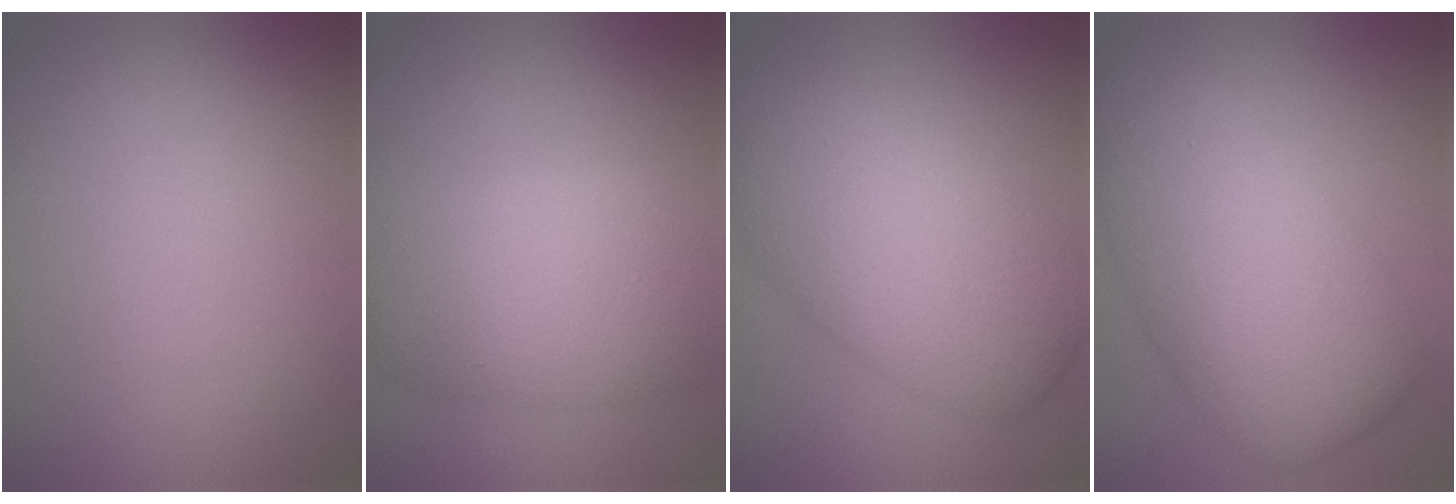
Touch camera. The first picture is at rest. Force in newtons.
{"total": 8.0, "press": 8.0, "slide": 0.2}
{"total": 8.7, "press": 8.7, "slide": 0.1}
{"total": 9.6, "press": 9.6, "slide": 0.2}